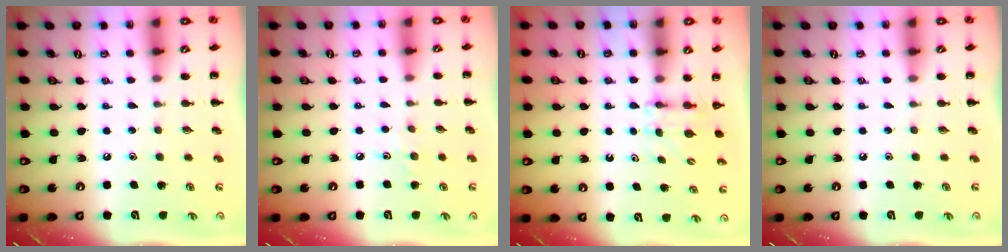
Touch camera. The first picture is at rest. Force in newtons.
{"total": 3.5, "press": 3.3, "slide": 1.3}
{"total": 3.1, "press": 2.8, "slide": 1.2}
{"total": 0.0}